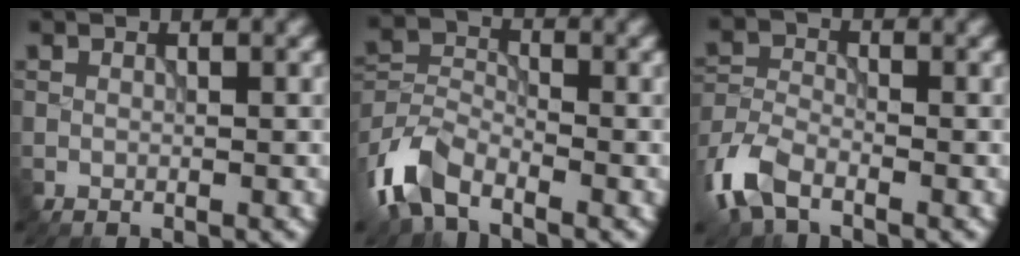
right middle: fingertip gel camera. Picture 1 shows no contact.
{"total": 5.9, "force": [-4.1, 2.7, 3.2], "torque": [-0.069, -0.004, -0.095]}
{"total": 4.9, "force": [-3.3, 2.4, 2.8], "torque": [-0.067, -0.006, -0.078]}